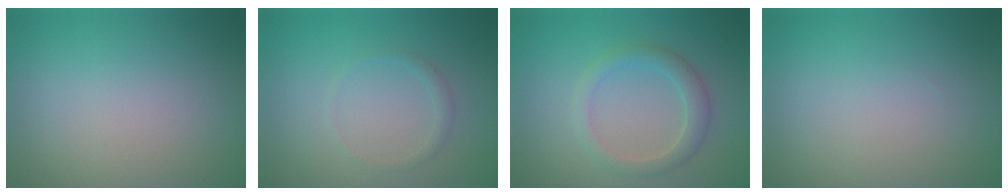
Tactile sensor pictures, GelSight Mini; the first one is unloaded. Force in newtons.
{"total": 0.9, "press": 0.8, "slide": 0.1}
{"total": 2.4, "press": 2.4, "slide": 0.1}
{"total": 0.0}